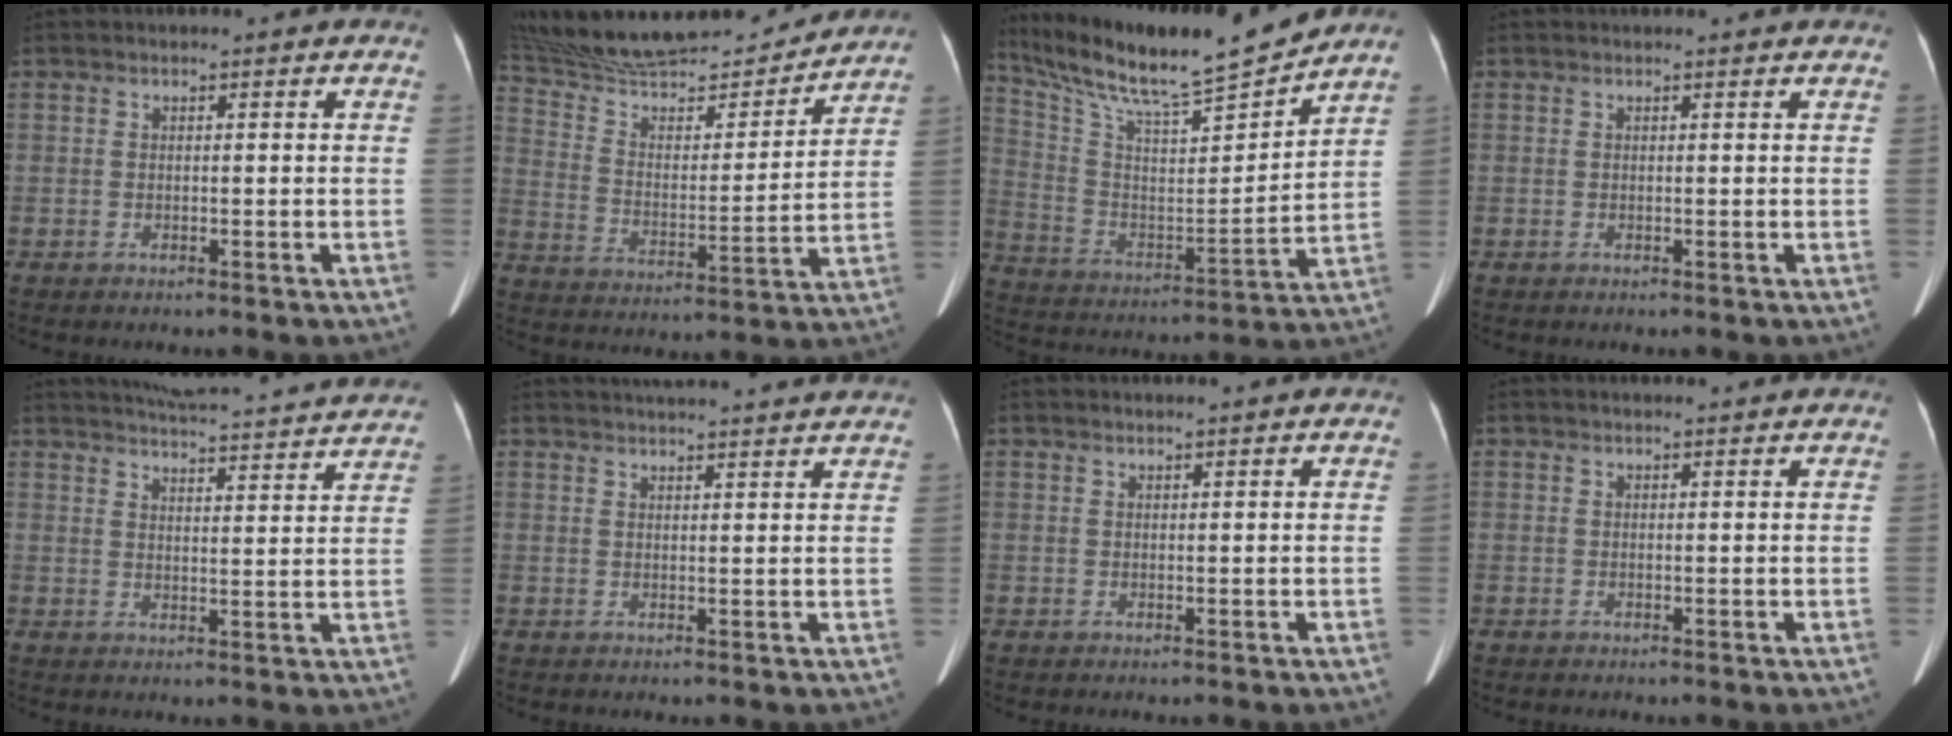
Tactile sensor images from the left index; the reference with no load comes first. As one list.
[{"total": 23.8, "force": [22.0, 4.2, 8.2], "torque": [-0.155, -0.002, 0.342]}, {"total": 19.9, "force": [17.8, 0.4, 8.8], "torque": [-0.168, -0.013, 0.302]}, {"total": 1.6, "force": [1.5, 0.1, 0.5], "torque": [-0.008, 0.016, 0.023]}, {"total": 22.0, "force": [20.8, 1.7, 7.1], "torque": [-0.109, -0.012, 0.257]}, {"total": 13.4, "force": [12.5, 0.5, 4.8], "torque": [-0.074, 0.026, 0.158]}, {"total": 1.4, "force": [1.2, 0.0, 0.7], "torque": [-0.011, 0.011, 0.022]}, {"total": 2.8, "force": [2.6, 0.4, 1.1], "torque": [-0.012, 0.022, 0.034]}]